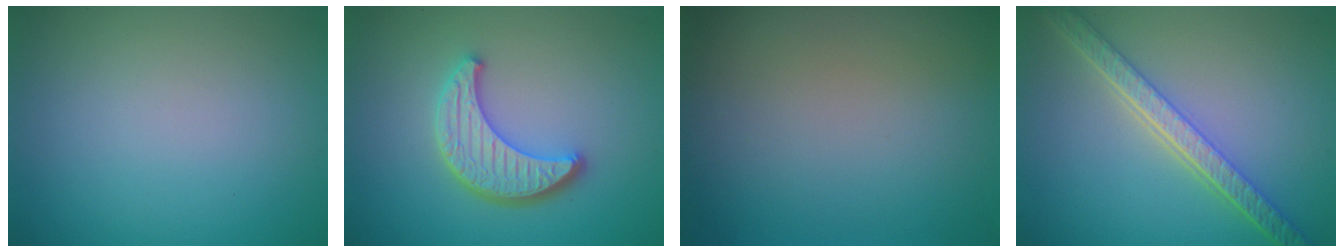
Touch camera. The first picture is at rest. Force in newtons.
{"total": 4.4, "press": 3.8, "slide": 2.3}
{"total": 0.0}
{"total": 5.5, "press": 4.3, "slide": 3.4}